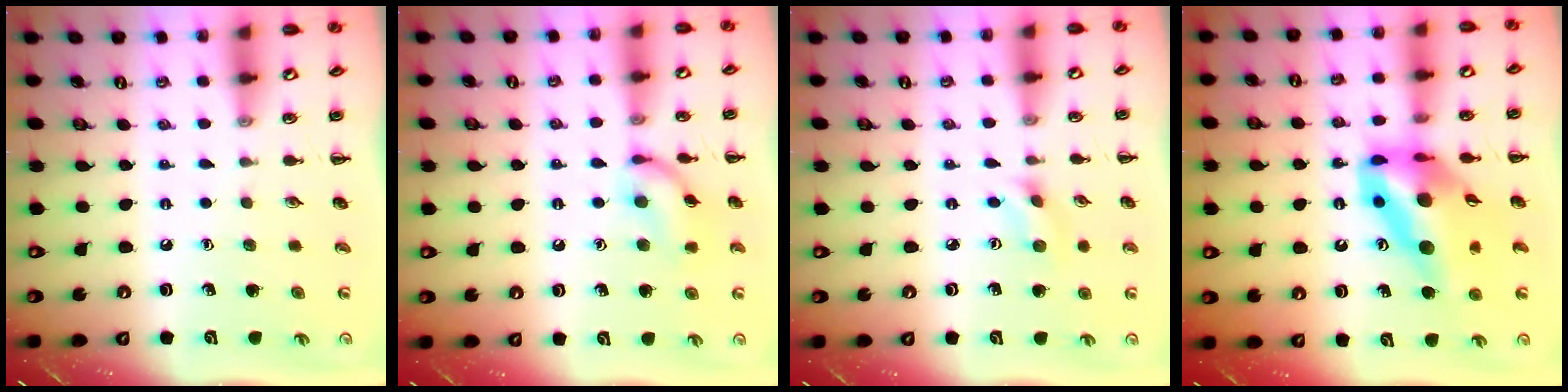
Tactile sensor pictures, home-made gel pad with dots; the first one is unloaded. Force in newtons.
{"total": 10.9, "press": 10.9, "slide": 0.6}
{"total": 2.7, "press": 2.6, "slide": 0.8}
{"total": 15.4, "press": 14.6, "slide": 5.0}